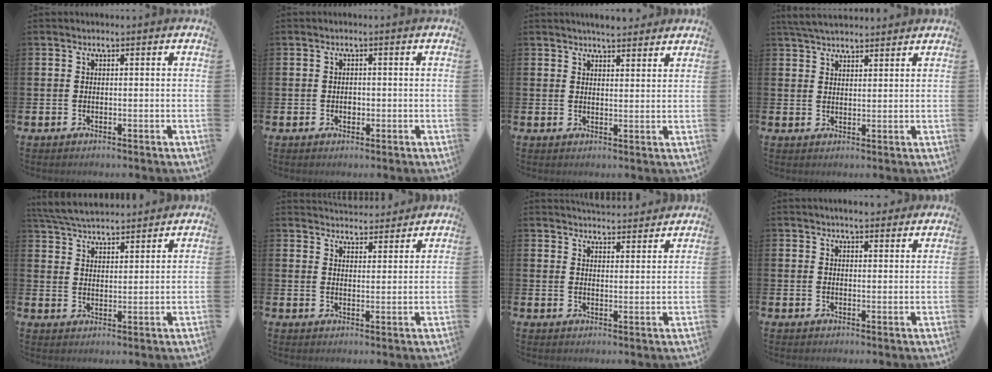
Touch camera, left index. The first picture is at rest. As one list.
[{"total": 1.0, "force": [-0.1, 0.8, 0.6], "torque": [-0.003, 0.002, -0.004]}, {"total": 3.9, "force": [3.8, 0.5, 0.4], "torque": [-0.005, -0.018, 0.068]}, {"total": 4.5, "force": [4.3, 0.8, 1.0], "torque": [-0.027, -0.014, 0.079]}, {"total": 5.3, "force": [5.2, 0.7, 0.6], "torque": [-0.033, -0.026, 0.094]}, {"total": 4.5, "force": [4.4, 0.7, -0.3], "torque": [-0.004, -0.026, 0.081]}, {"total": 4.7, "force": [4.6, 0.5, 0.0], "torque": [0.000, -0.030, 0.083]}, {"total": 3.3, "force": [3.2, 0.5, 0.4], "torque": [-0.012, -0.013, 0.059]}]